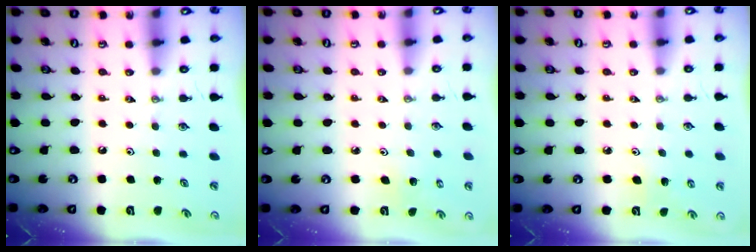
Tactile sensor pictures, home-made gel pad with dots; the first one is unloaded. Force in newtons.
{"total": 2.8, "press": 2.8, "slide": 0.2}
{"total": 4.3, "press": 4.1, "slide": 1.0}